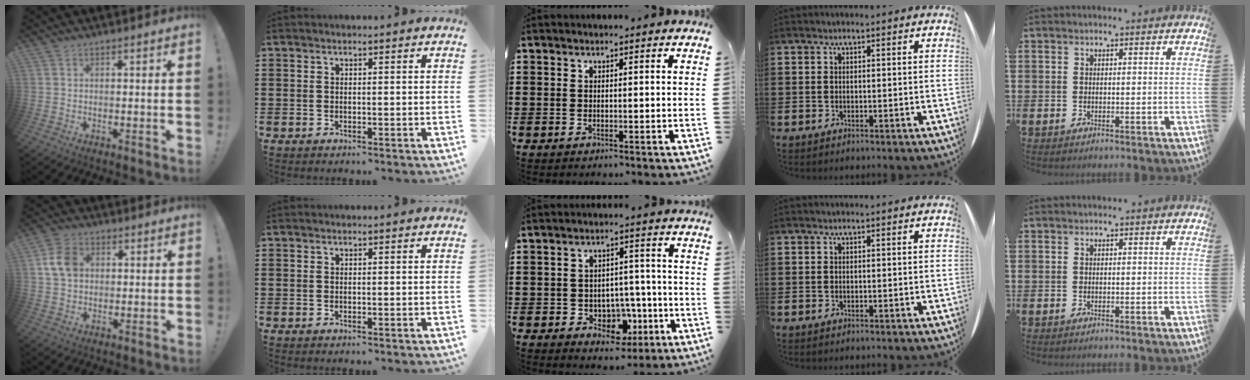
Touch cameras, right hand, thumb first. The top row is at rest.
{"thumb": {"total": 8.8, "force": [1.8, 6.7, 5.3], "torque": [-0.089, 0.013, 0.038]}, "middle": {"total": 4.6, "force": [-1.8, 3.8, 1.8], "torque": [-0.036, 0.010, -0.035]}}